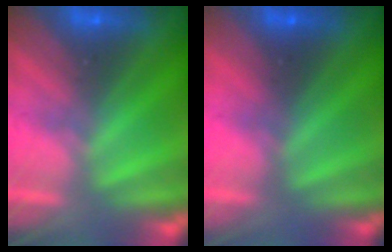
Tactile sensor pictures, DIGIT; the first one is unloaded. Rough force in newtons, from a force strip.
{"total": 3.1}